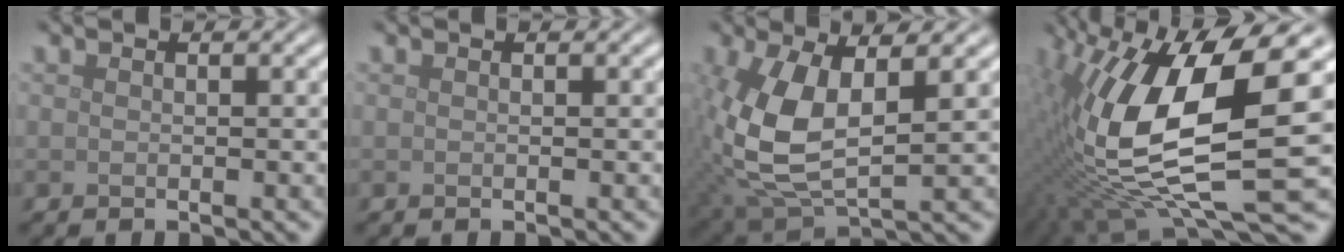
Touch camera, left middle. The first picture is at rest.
{"total": 0.0}
{"total": 8.5, "force": [0.6, 4.1, 7.4], "torque": [-0.175, -0.004, 0.015]}
{"total": 14.5, "force": [0.5, 5.1, 13.6], "torque": [-0.284, -0.014, 0.013]}